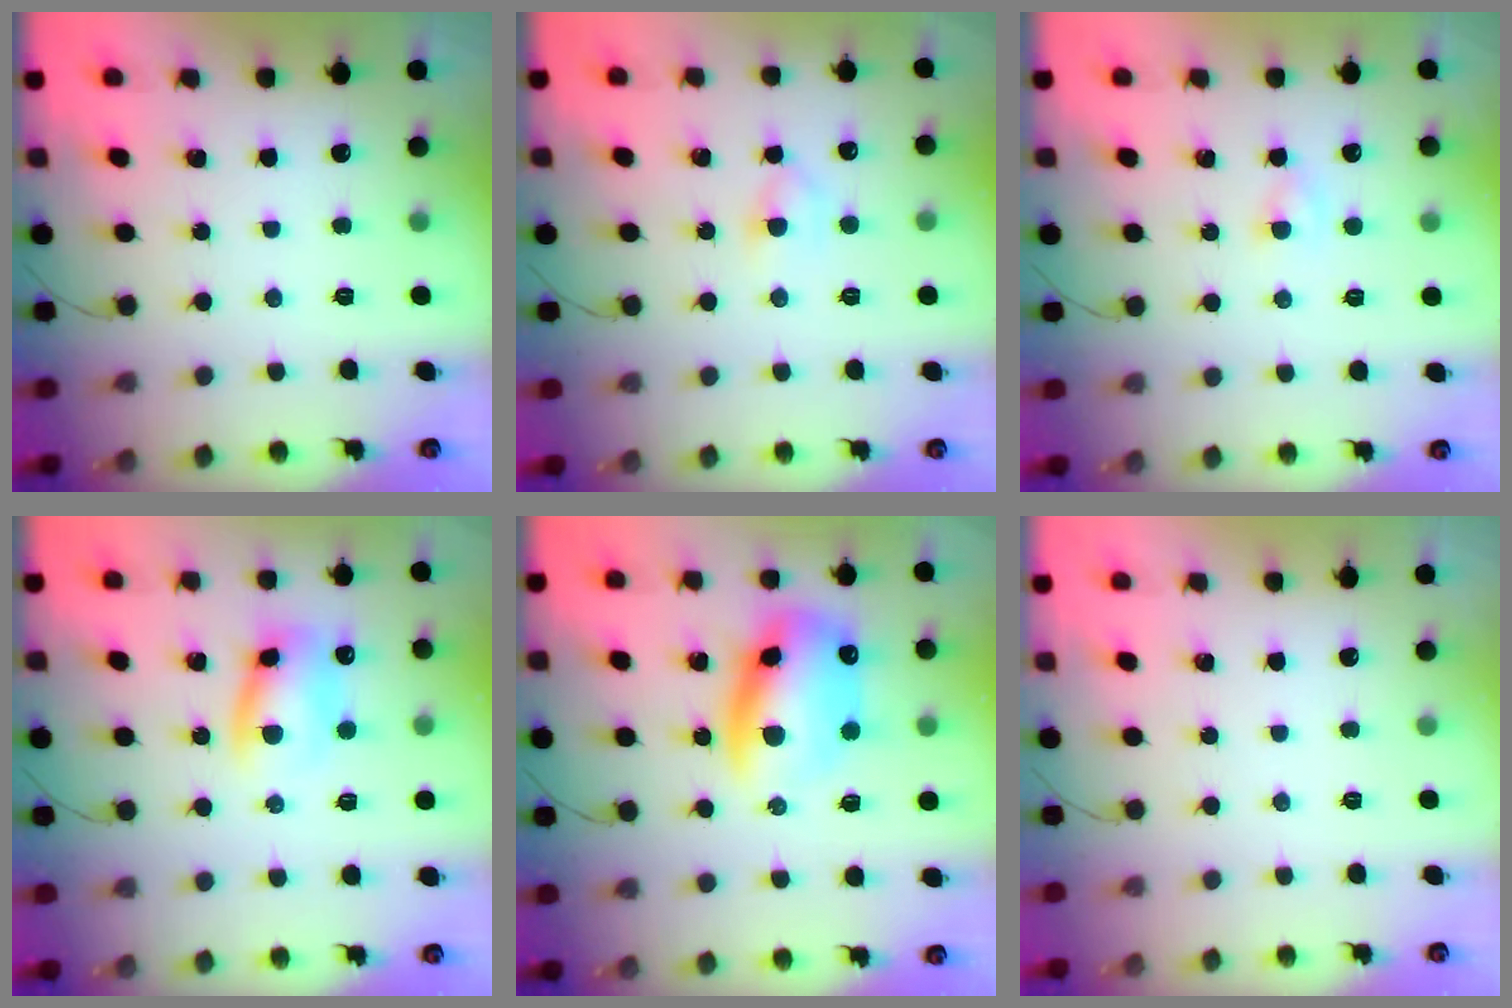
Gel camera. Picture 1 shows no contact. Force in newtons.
{"total": 4.2, "press": 4.0, "slide": 1.3}
{"total": 1.0, "press": 0.8, "slide": 0.6}
{"total": 10.7, "press": 10.5, "slide": 2.0}
{"total": 14.2, "press": 13.8, "slide": 3.6}
{"total": 0.0}